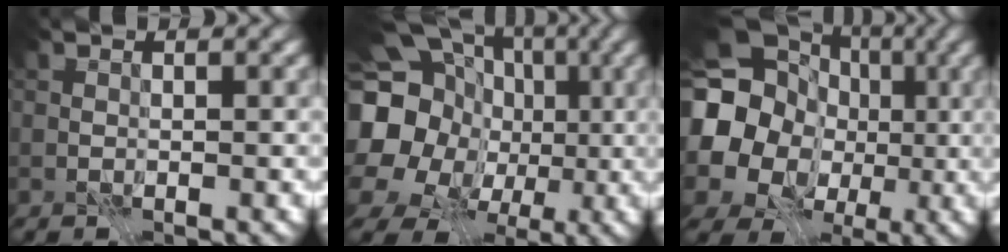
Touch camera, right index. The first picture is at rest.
{"total": 20.0, "force": [0.2, 17.7, 9.4], "torque": [-0.202, 0.005, -0.026]}
{"total": 19.0, "force": [1.5, 17.0, 8.3], "torque": [-0.204, 0.007, -0.006]}